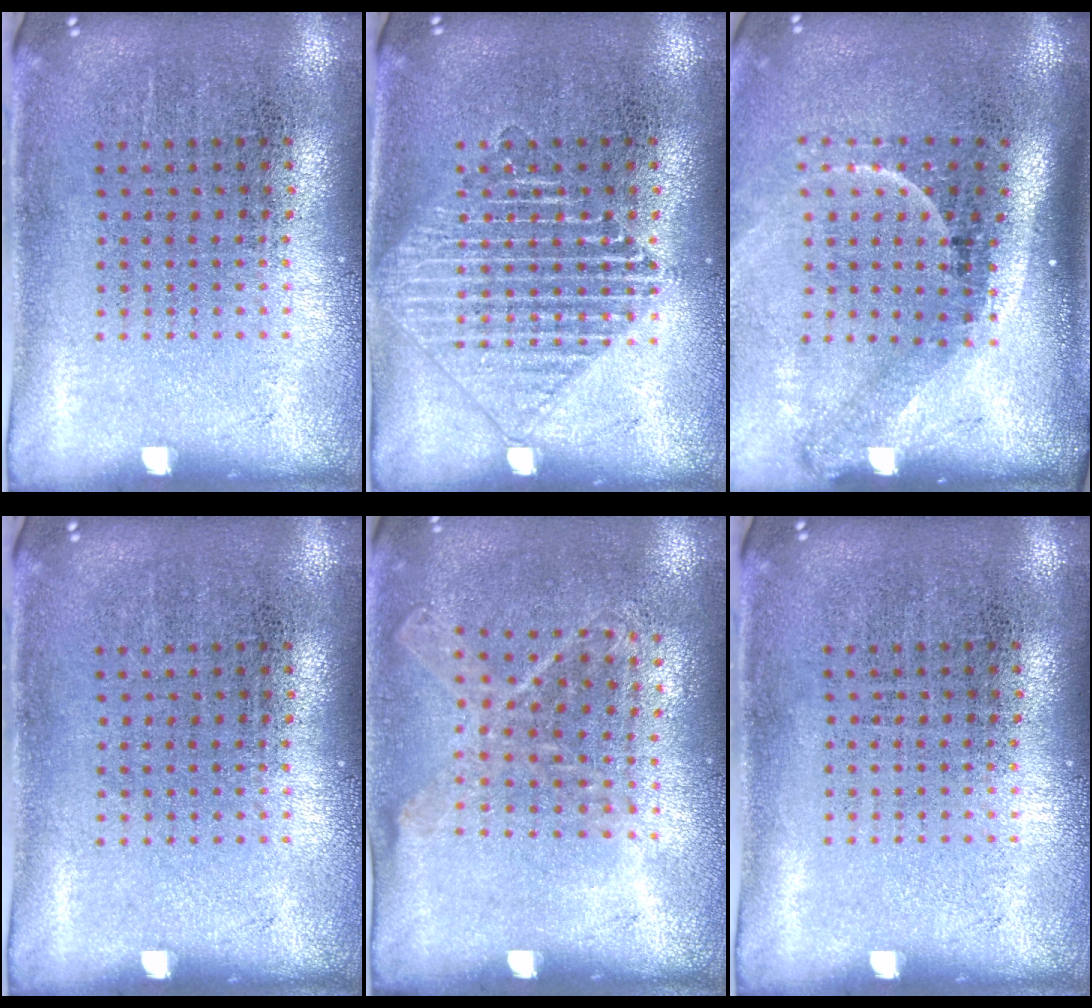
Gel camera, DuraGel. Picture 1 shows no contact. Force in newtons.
{"total": 2.6, "press": 2.6, "slide": 0.5}
{"total": 2.2, "press": 1.5, "slide": 1.7}
{"total": 0.0}
{"total": 1.1, "press": 1.0, "slide": 0.5}
{"total": 0.0}